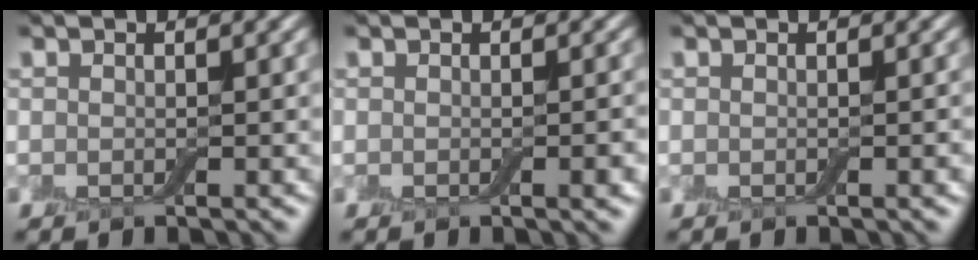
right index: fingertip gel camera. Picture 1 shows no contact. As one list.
[{"total": 1.3, "force": [-0.3, 0.2, 1.3], "torque": [-0.015, -0.001, -0.003]}, {"total": 0.6, "force": [-0.2, 0.1, 0.6], "torque": [-0.007, 0.001, -0.001]}]